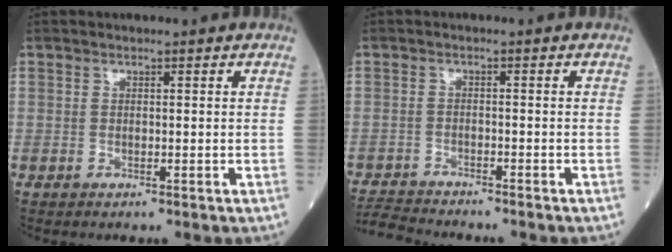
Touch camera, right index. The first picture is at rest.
{"total": 5.8, "force": [-5.8, -0.6, 0.4], "torque": [-0.006, -0.014, -0.102]}